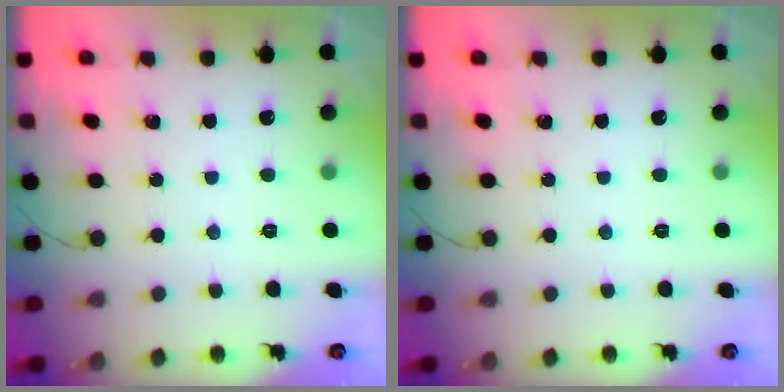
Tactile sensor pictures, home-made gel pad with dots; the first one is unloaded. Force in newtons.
{"total": 0.0}